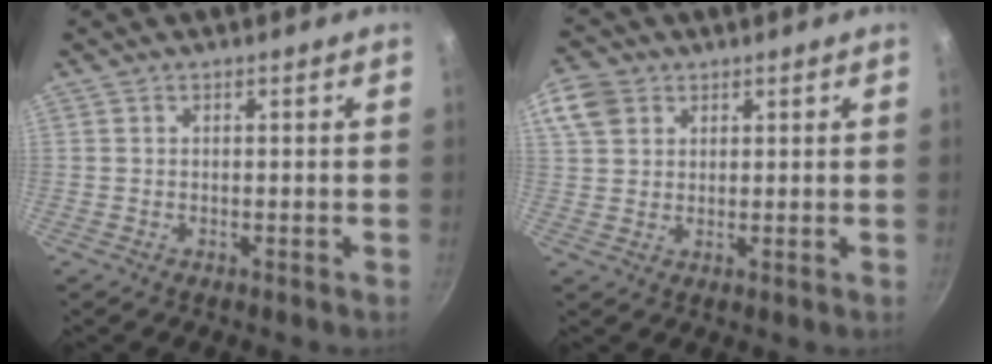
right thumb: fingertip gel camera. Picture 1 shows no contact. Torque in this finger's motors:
{"motor_torque": [-0.02, 0.03, 0.00, 0.00, 0.19]}